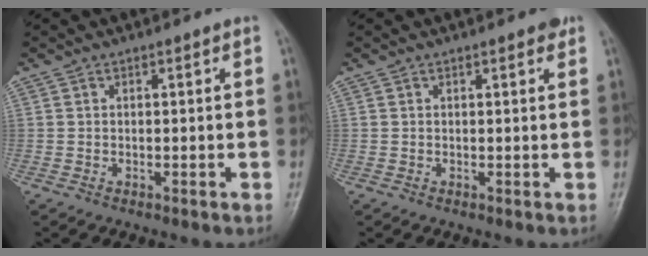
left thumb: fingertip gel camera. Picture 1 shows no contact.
{"total": 1.6, "force": [1.1, 0.5, 1.1], "torque": [-0.012, -0.002, 0.011]}